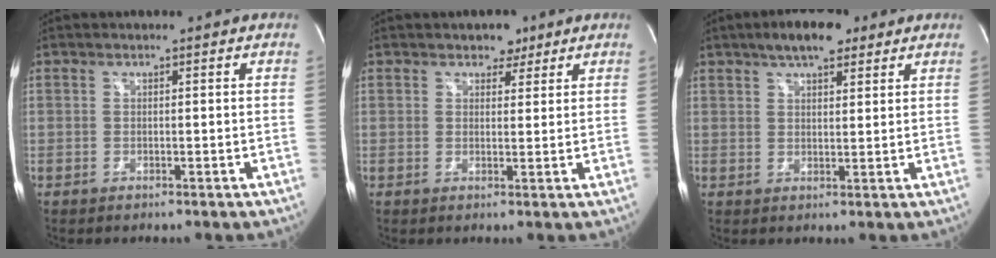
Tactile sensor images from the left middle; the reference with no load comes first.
{"total": 2.7, "force": [1.8, 1.8, 0.8], "torque": [-0.006, 0.003, 0.024]}
{"total": 7.1, "force": [4.9, 2.6, 4.5], "torque": [-0.076, 0.015, 0.079]}